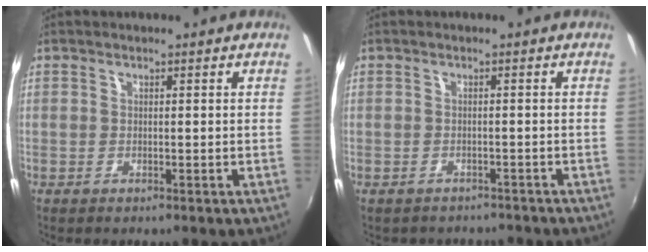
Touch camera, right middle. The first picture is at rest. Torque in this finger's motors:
{"motor_torque": [0.88, -1.26, -0.06, -0.01]}